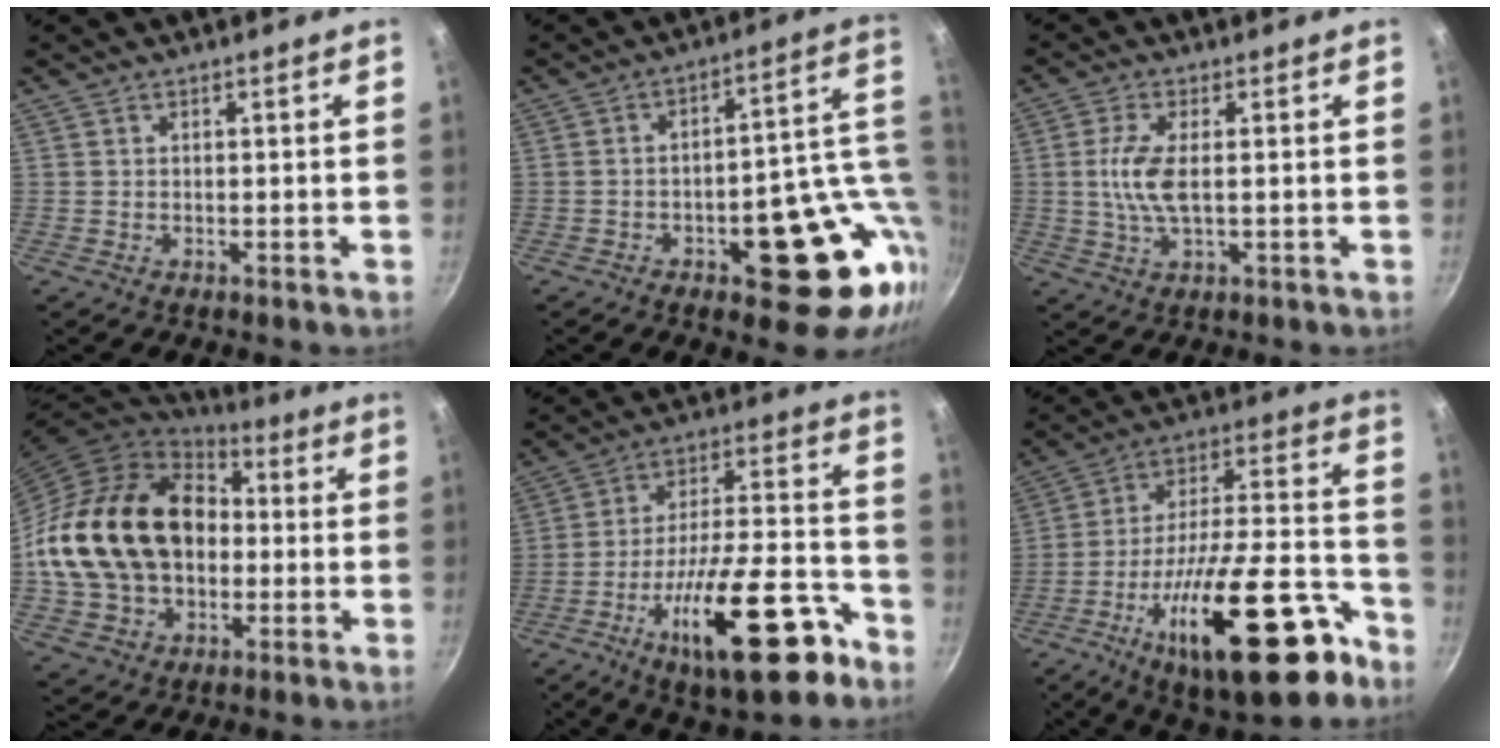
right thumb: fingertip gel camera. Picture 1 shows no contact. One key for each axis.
{"total": 21.7, "fx": -5.2, "fy": 9.8, "fz": 18.6, "tx": -0.172, "ty": 0.020, "tz": -0.059}
{"total": 6.9, "fx": 0.4, "fy": 2.7, "fz": 6.3, "tx": -0.142, "ty": 0.001, "tz": 0.005}
{"total": 23.6, "fx": -0.2, "fy": 17.8, "fz": 15.6, "tx": -0.263, "ty": 0.045, "tz": 0.003}
{"total": 22.5, "fx": -11.9, "fy": 7.7, "fz": 17.5, "tx": -0.241, "ty": 0.067, "tz": -0.185}
{"total": 28.3, "fx": -14.5, "fy": 10.3, "fz": 22.0, "tx": -0.299, "ty": 0.075, "tz": -0.228}